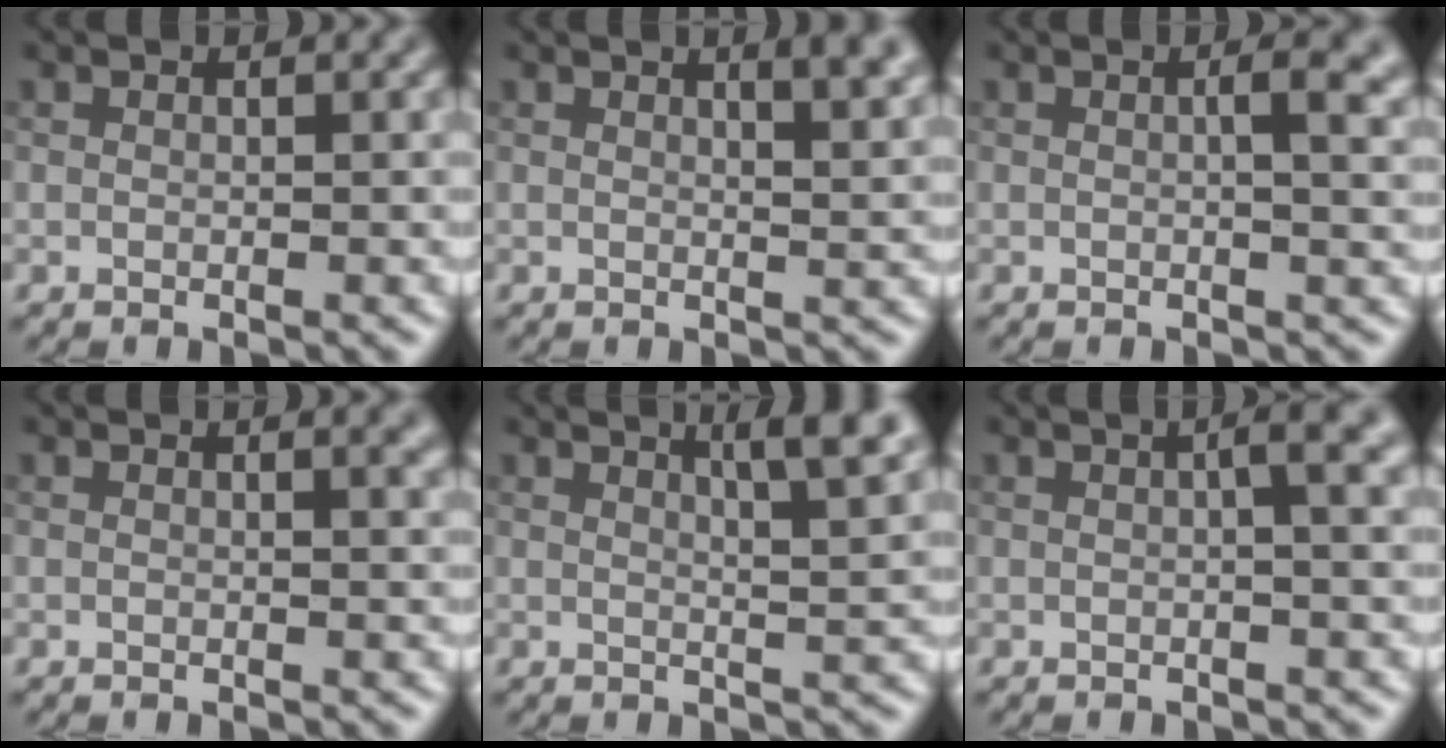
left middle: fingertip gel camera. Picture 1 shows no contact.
{"total": 4.5, "force": [2.1, 1.7, 3.5], "torque": [-0.021, 0.013, 0.015]}
{"total": 3.4, "force": [0.6, 1.0, 3.2], "torque": [-0.039, 0.006, 0.006]}
{"total": 1.8, "force": [0.9, 0.6, 1.4], "torque": [-0.009, 0.003, 0.010]}
{"total": 5.3, "force": [2.9, 1.2, 4.2], "torque": [-0.042, 0.012, 0.032]}
{"total": 3.6, "force": [0.7, 0.9, 3.4], "torque": [-0.040, 0.014, 0.005]}